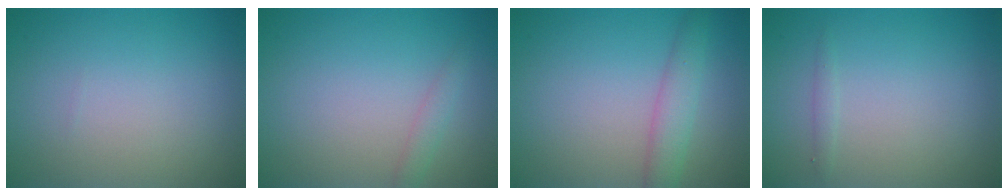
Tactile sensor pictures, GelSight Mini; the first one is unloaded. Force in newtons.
{"total": 1.2, "press": 1.2, "slide": 0.2}
{"total": 2.8, "press": 2.8, "slide": 0.1}
{"total": 0.6, "press": 0.6, "slide": 0.0}